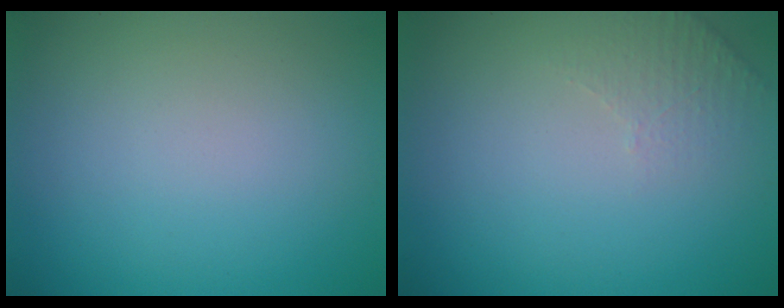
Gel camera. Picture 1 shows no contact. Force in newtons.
{"total": 1.6, "press": 1.5, "slide": 0.4}